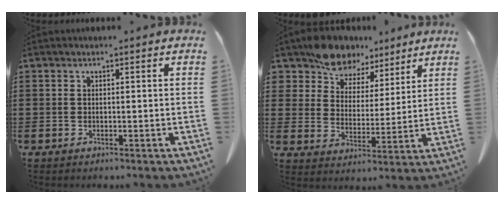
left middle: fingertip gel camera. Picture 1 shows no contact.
{"total": 9.0, "force": [7.8, 4.3, 1.4], "torque": [-0.076, -0.036, 0.151]}